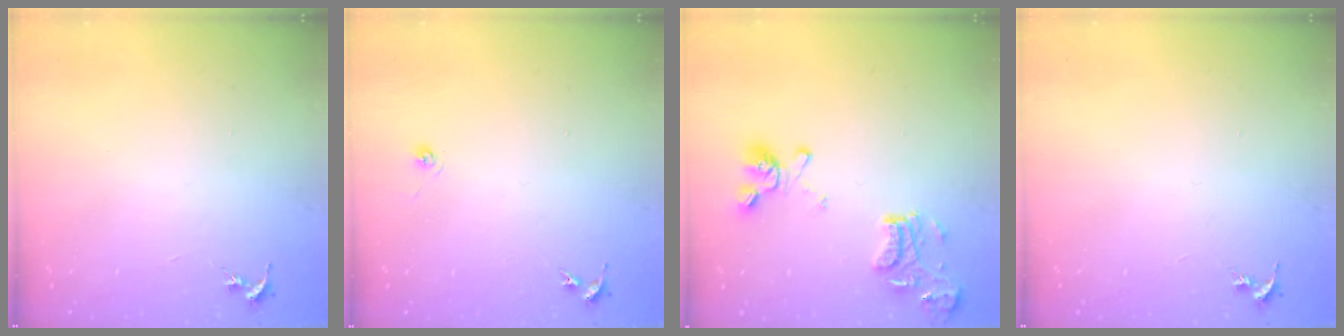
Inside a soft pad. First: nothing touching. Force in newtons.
{"total": 3.2, "press": 2.7, "slide": 1.7}
{"total": 14.4, "press": 14.2, "slide": 2.0}
{"total": 0.0}